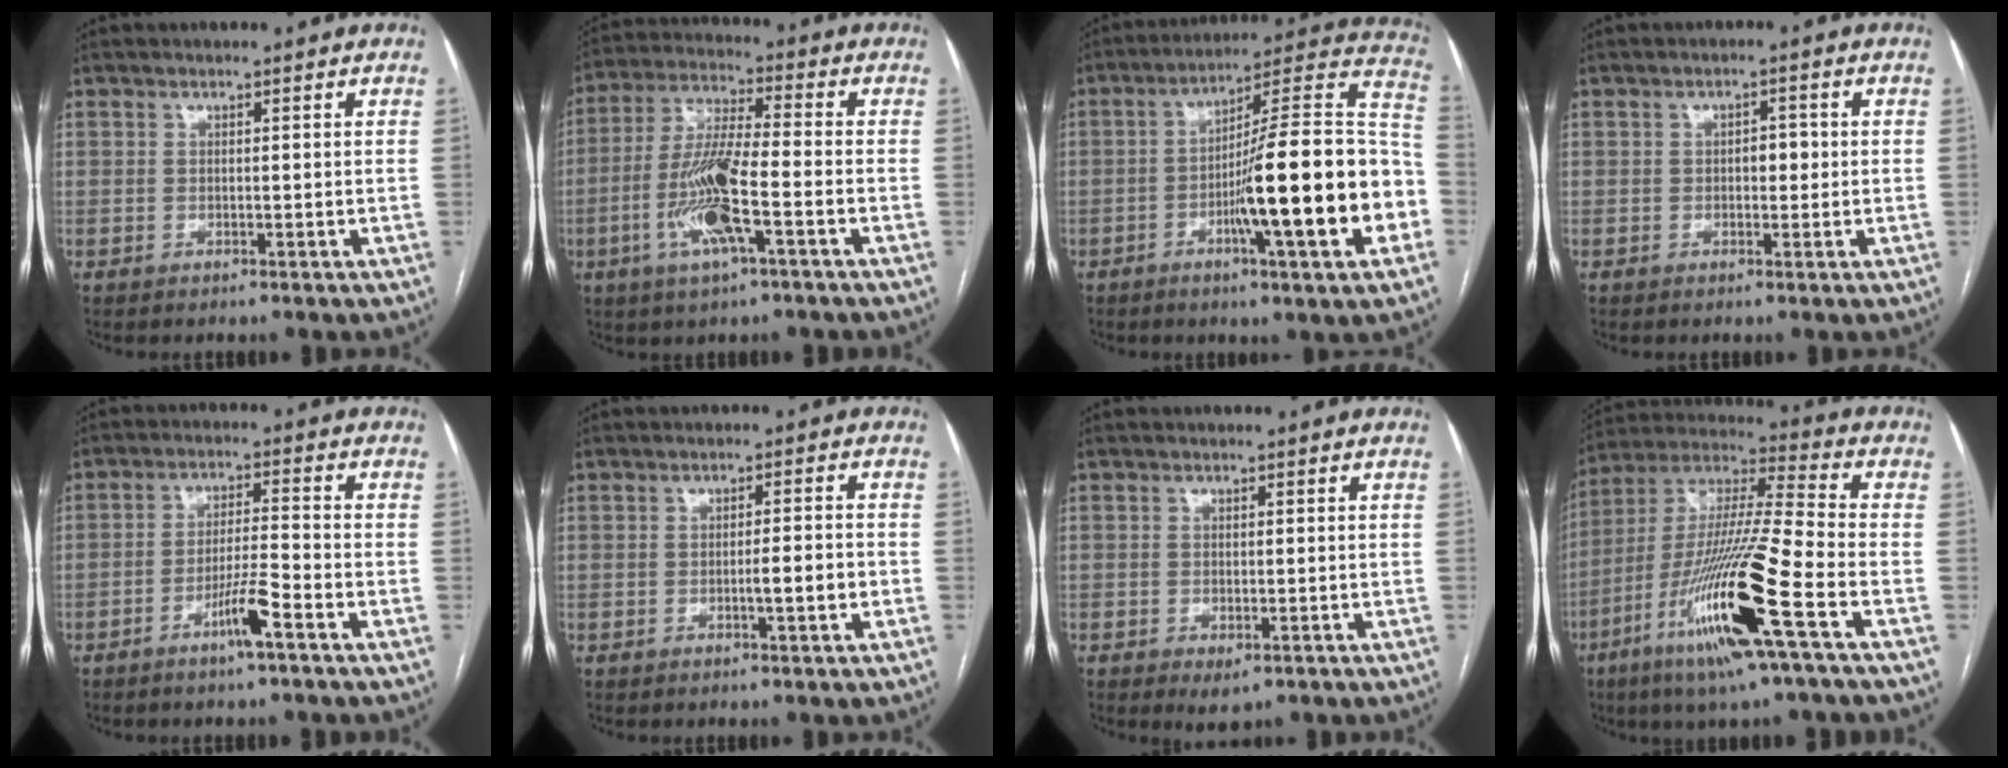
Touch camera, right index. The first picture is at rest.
{"total": 11.8, "force": [-4.1, 1.5, 11.0], "torque": [-0.227, -0.004, -0.077]}
{"total": 22.4, "force": [-5.7, 1.4, 21.6], "torque": [-0.266, 0.013, -0.086]}
{"total": 2.3, "force": [-0.1, 1.2, 1.9], "torque": [-0.025, 0.008, -0.002]}
{"total": 6.0, "force": [-3.5, 0.0, 4.9], "torque": [-0.090, -0.002, -0.066]}
{"total": 3.3, "force": [-1.1, 0.2, 3.2], "torque": [-0.047, 0.000, -0.018]}
{"total": 2.7, "force": [-1.4, 1.4, 1.8], "torque": [-0.024, -0.003, -0.009]}
{"total": 20.2, "force": [-8.7, 0.0, 18.2], "torque": [-0.379, -0.034, -0.169]}